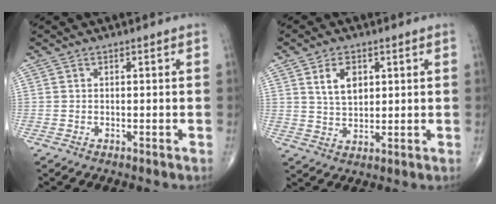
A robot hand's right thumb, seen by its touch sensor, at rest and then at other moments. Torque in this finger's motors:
{"motor_torque": [-0.45, 0.71, 0.22, 0.33, 0.10]}